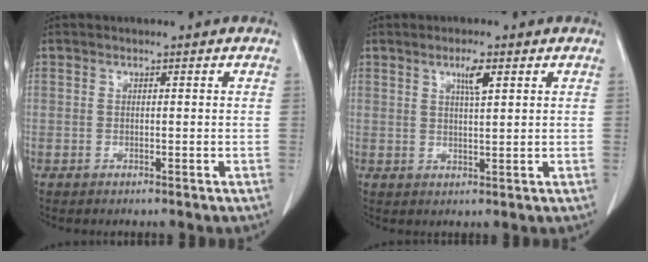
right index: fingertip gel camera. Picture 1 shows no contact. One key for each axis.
{"total": 3.1, "fx": 1.6, "fy": 0.3, "fz": 2.7, "tx": -0.048, "ty": -0.002, "tz": 0.026}